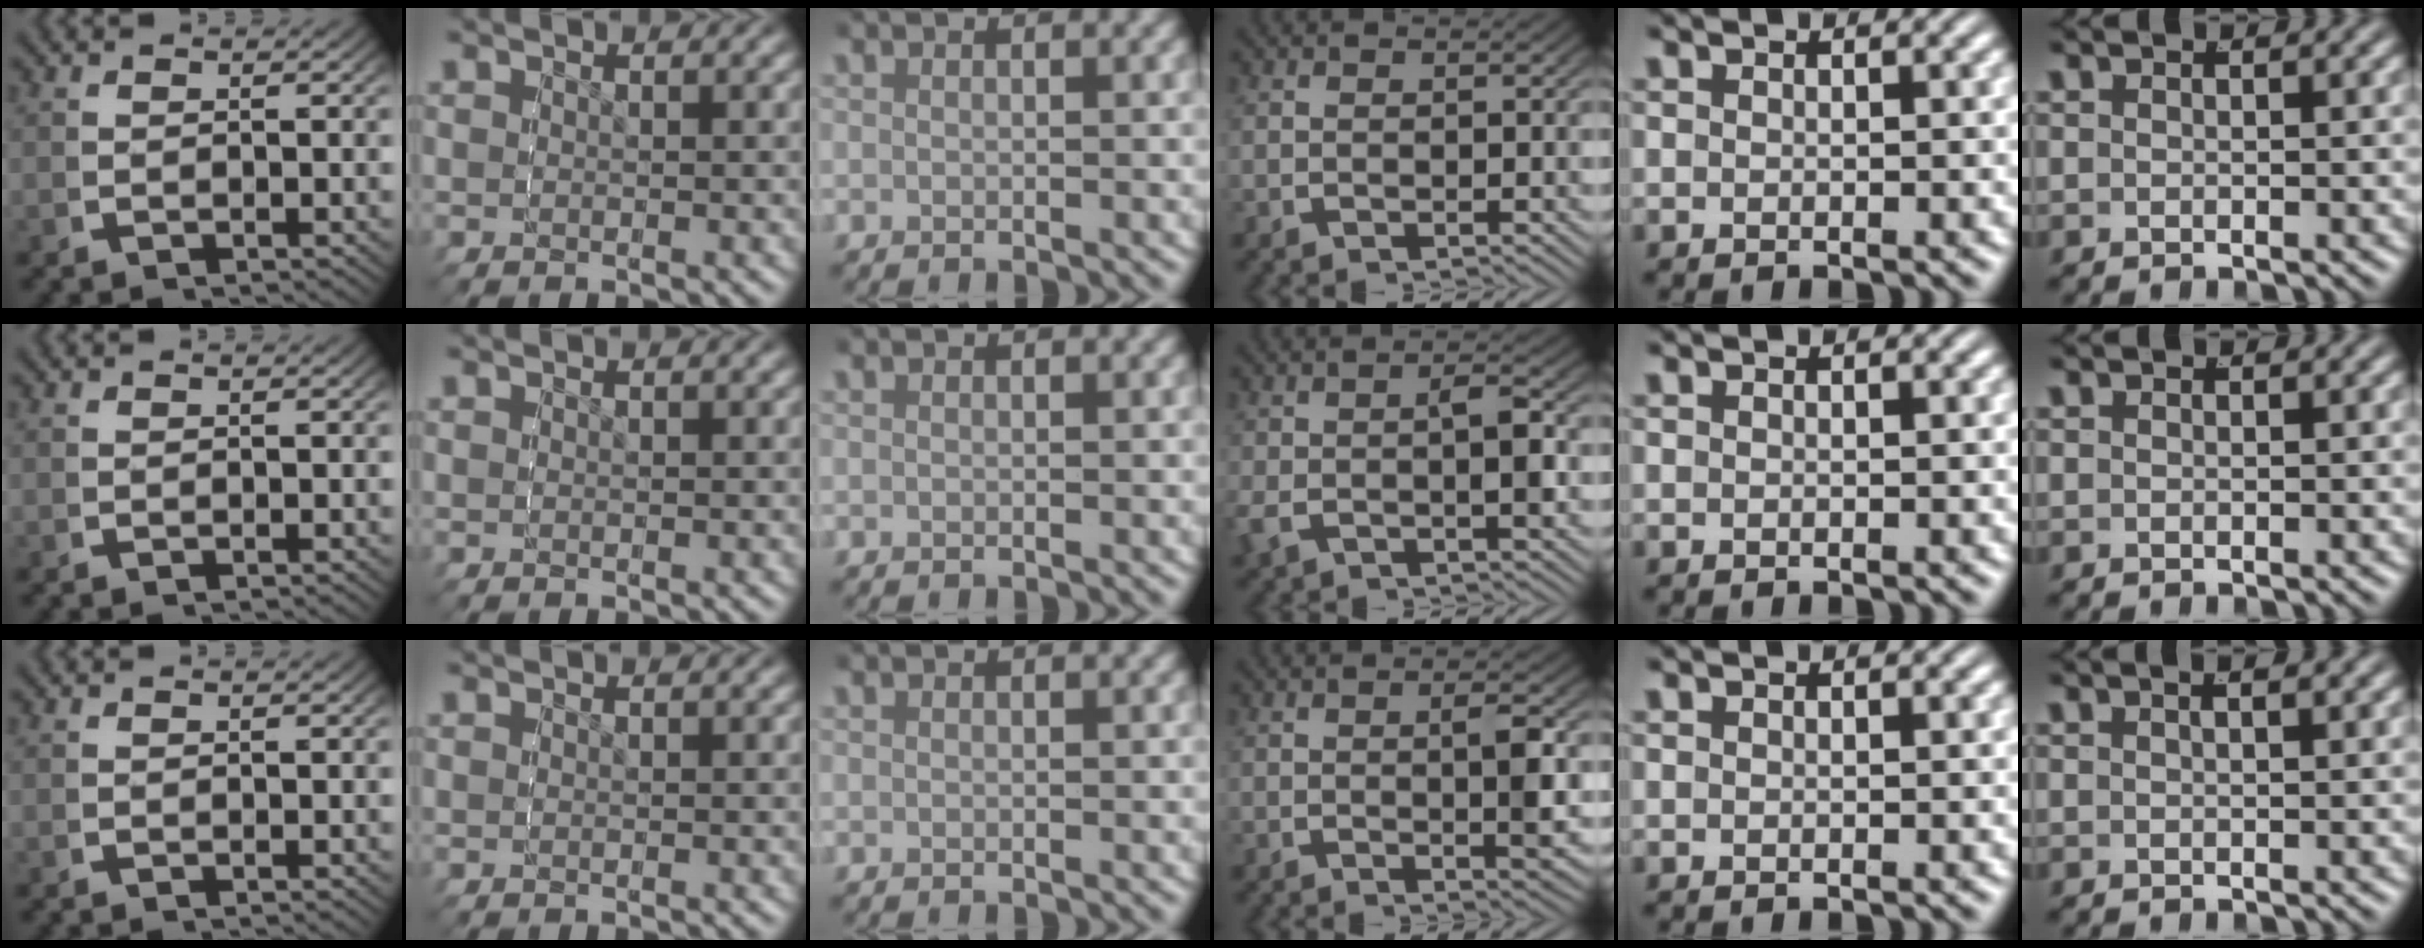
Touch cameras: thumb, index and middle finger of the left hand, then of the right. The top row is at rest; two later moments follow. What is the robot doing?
{"motion": "grasp_and_lifting", "object": "sponge"}